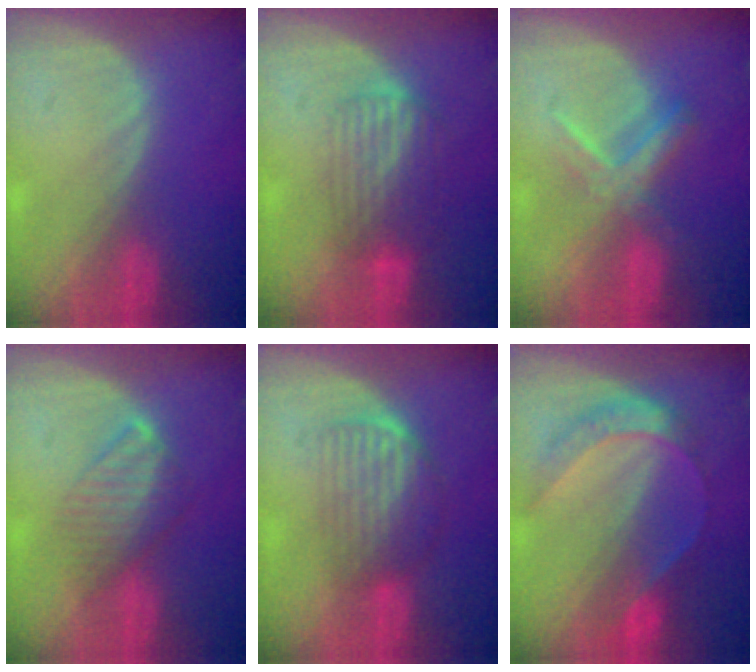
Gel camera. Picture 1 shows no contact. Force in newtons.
{"total": 6.8, "press": 5.9, "slide": 3.4}
{"total": 5.5, "press": 5.4, "slide": 1.1}
{"total": 4.9, "press": 4.8, "slide": 0.8}
{"total": 7.0, "press": 5.8, "slide": 3.8}
{"total": 7.2, "press": 6.1, "slide": 4.0}